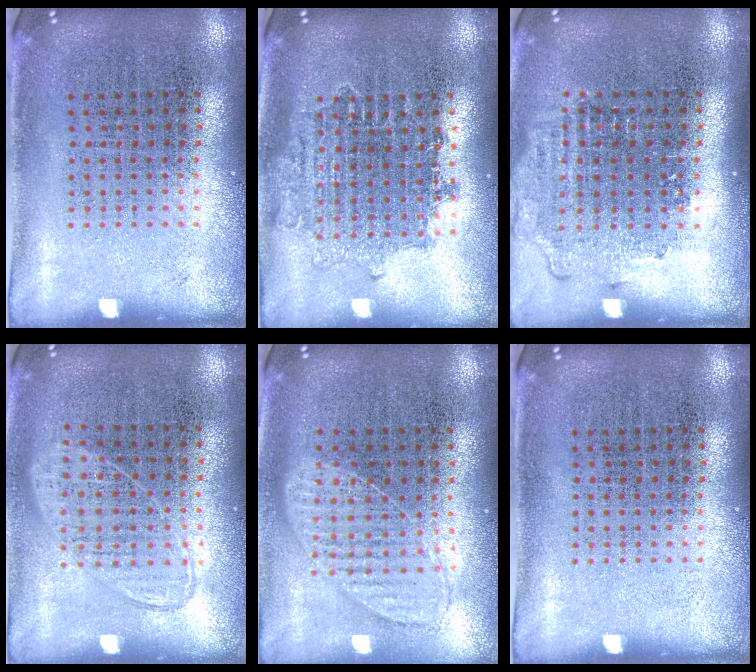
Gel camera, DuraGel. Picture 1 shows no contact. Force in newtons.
{"total": 1.6, "press": 1.3, "slide": 0.9}
{"total": 1.3, "press": 1.1, "slide": 0.6}
{"total": 0.9, "press": 0.8, "slide": 0.4}
{"total": 1.0, "press": 1.0, "slide": 0.3}
{"total": 0.0}